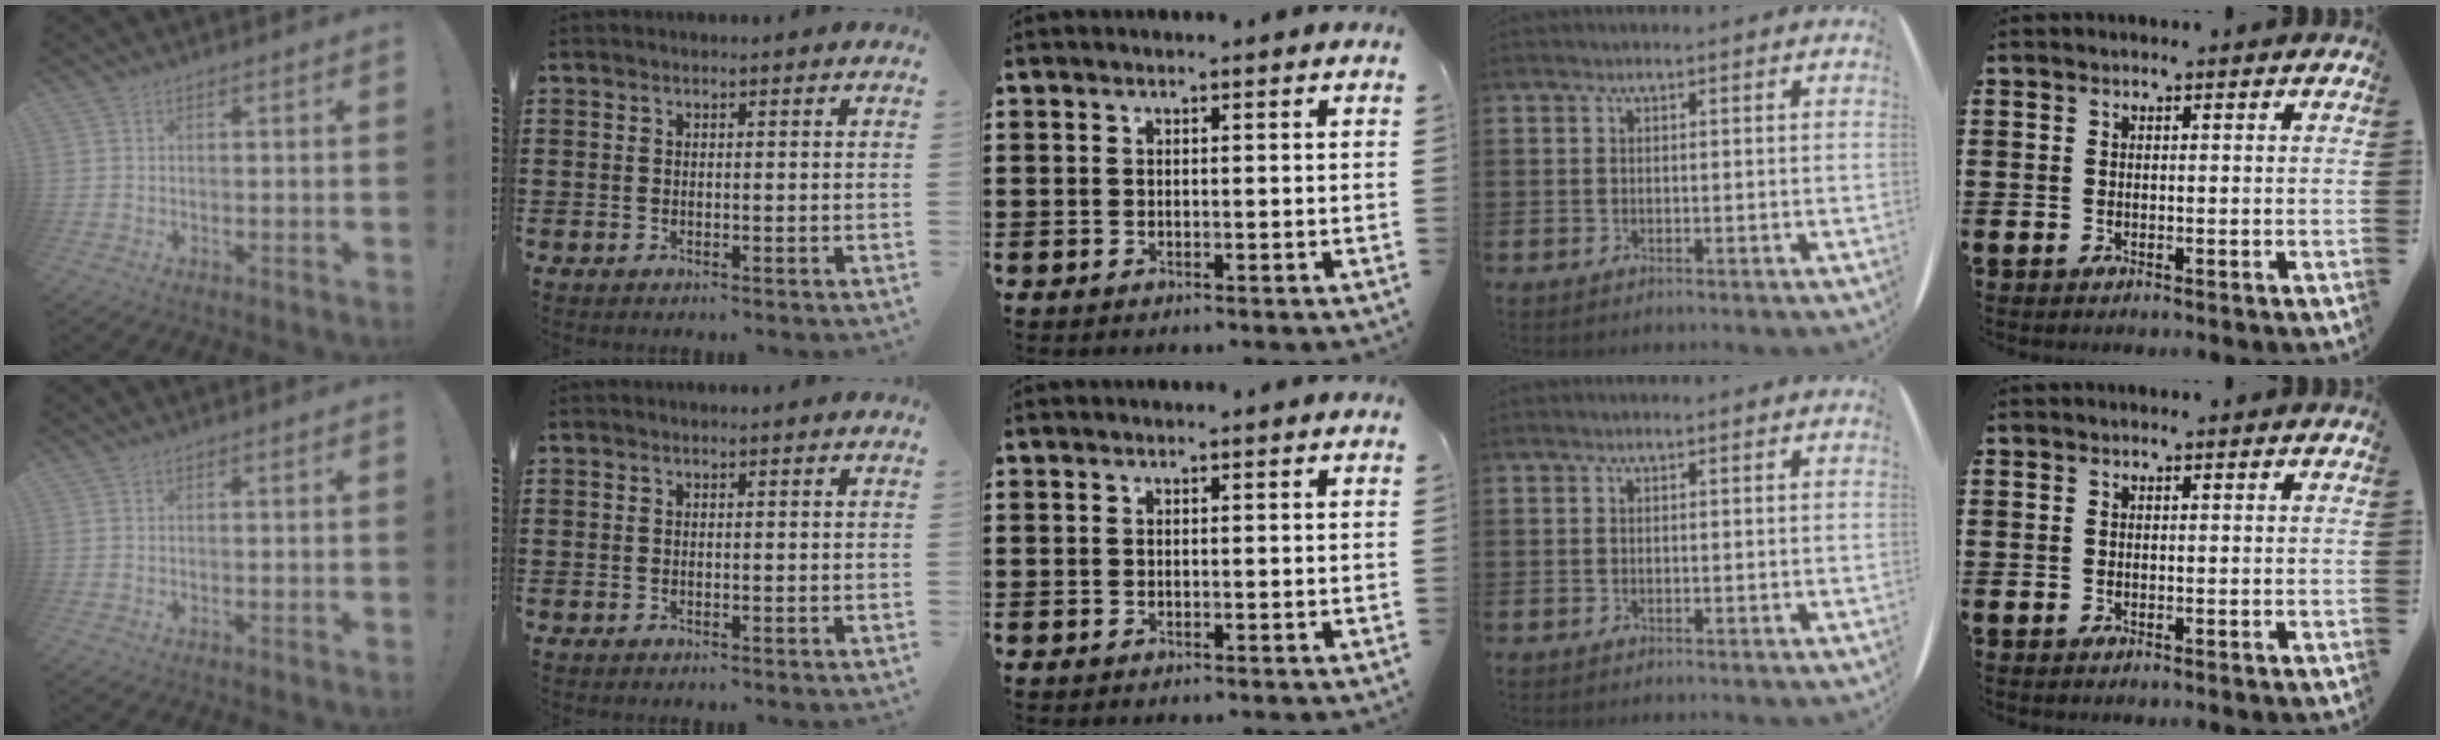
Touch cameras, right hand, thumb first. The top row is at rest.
{}